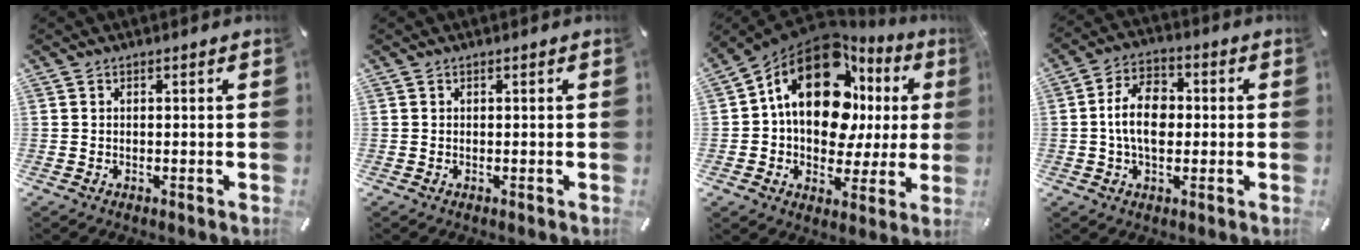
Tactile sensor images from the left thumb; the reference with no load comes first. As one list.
[{"total": 0.0}, {"total": 19.8, "force": [6.4, 12.8, 13.8], "torque": [-0.226, -0.047, 0.104]}, {"total": 10.1, "force": [-0.3, 6.6, 7.6], "torque": [-0.140, 0.008, -0.008]}]